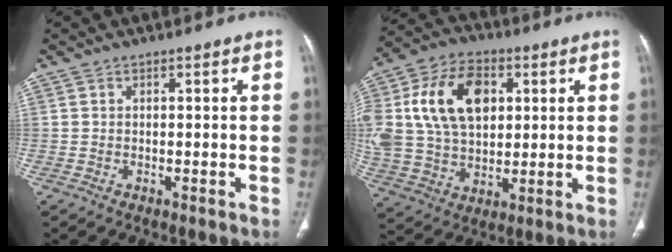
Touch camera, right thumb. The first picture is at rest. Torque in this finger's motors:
{"motor_torque": [1.82, 2.08, 0.96, -0.06, 0.59]}